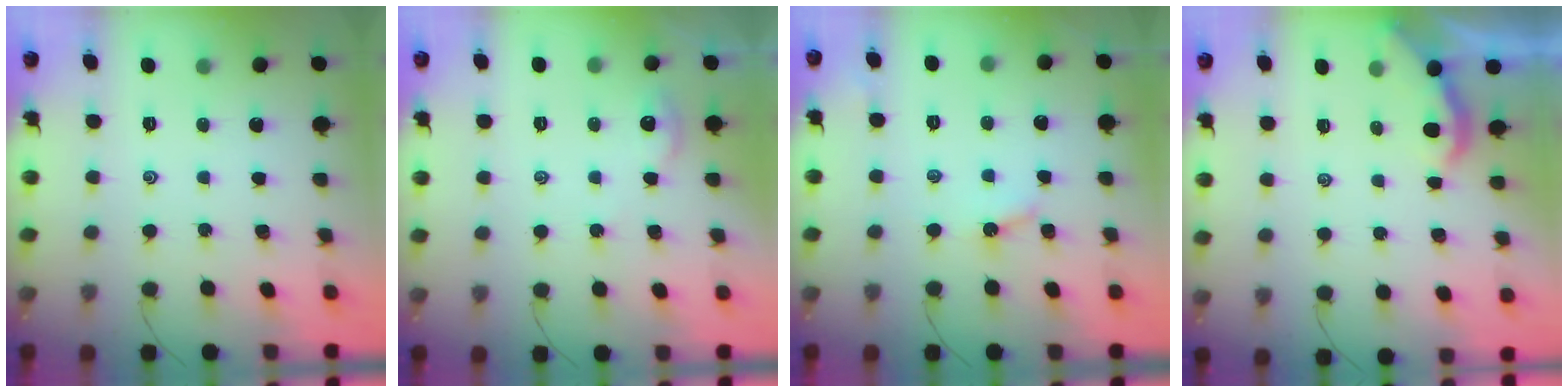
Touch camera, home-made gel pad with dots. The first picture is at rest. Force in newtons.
{"total": 2.2, "press": 2.2, "slide": 0.4}
{"total": 3.4, "press": 3.4, "slide": 0.3}
{"total": 2.2, "press": 2.2, "slide": 0.1}